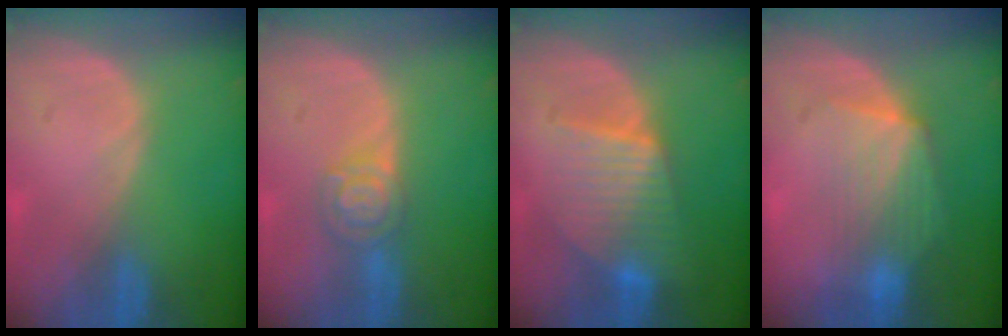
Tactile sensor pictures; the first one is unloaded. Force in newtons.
{"total": 5.1, "press": 4.4, "slide": 2.5}
{"total": 7.4, "press": 7.4, "slide": 0.2}
{"total": 7.1, "press": 6.8, "slide": 2.3}